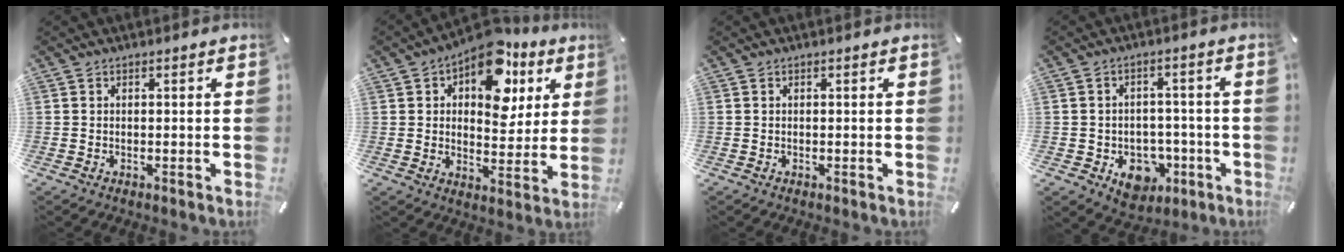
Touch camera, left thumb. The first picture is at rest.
{"total": 14.7, "force": [8.2, 8.5, 8.7], "torque": [-0.122, -0.048, 0.144]}
{"total": 0.0}
{"total": 8.7, "force": [-3.0, 7.3, 3.7], "torque": [-0.031, 0.019, -0.044]}